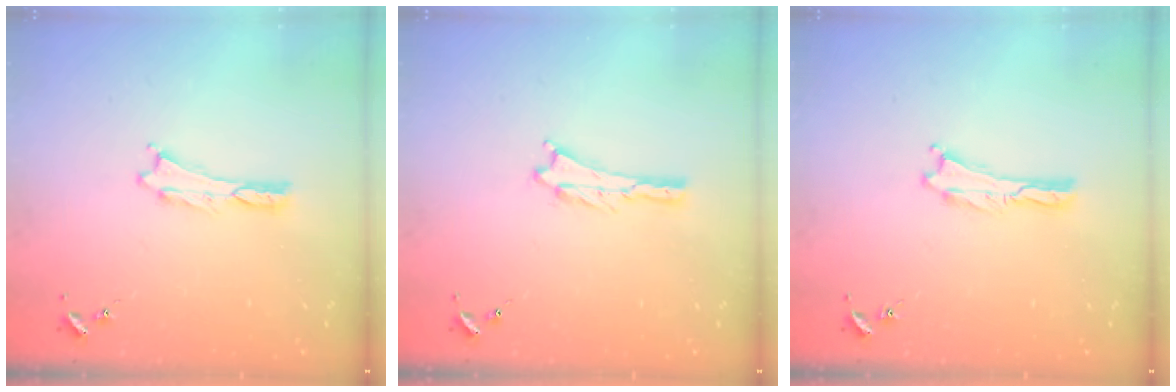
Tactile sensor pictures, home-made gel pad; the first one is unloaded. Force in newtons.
{"total": 0.9, "press": 0.9, "slide": 0.2}
{"total": 0.0}